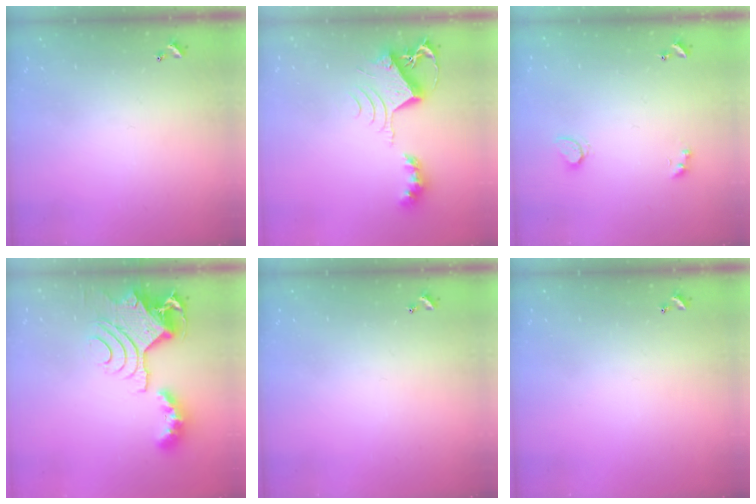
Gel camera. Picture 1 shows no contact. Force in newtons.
{"total": 8.8, "press": 8.8, "slide": 0.5}
{"total": 2.7, "press": 2.1, "slide": 1.6}
{"total": 11.3, "press": 11.2, "slide": 1.2}
{"total": 0.0}
{"total": 0.0}